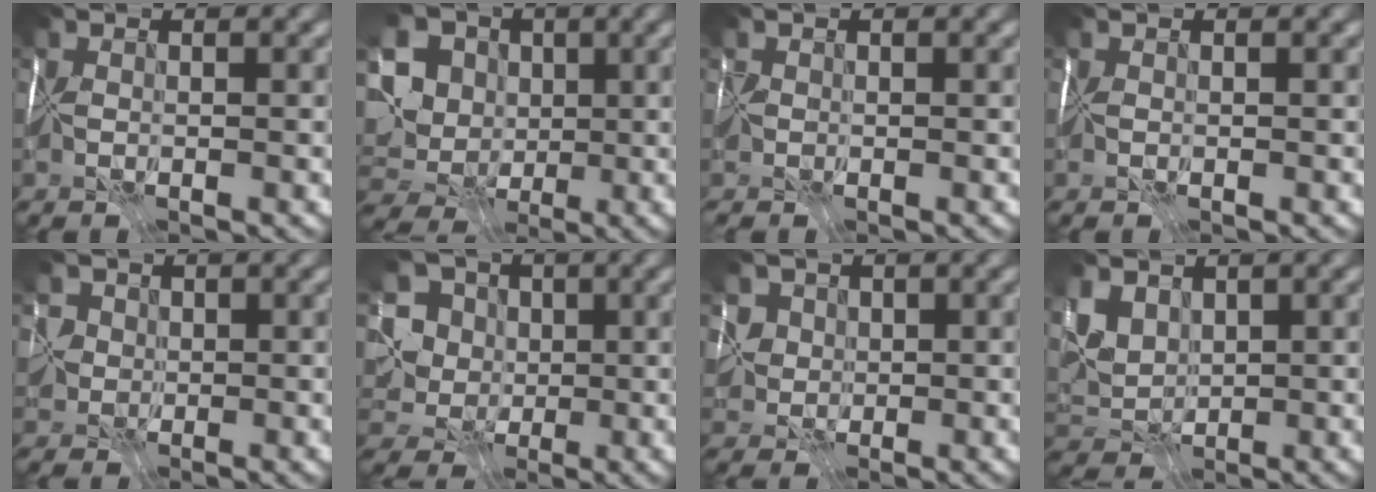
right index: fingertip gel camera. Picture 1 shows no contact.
{"total": 12.1, "force": [1.2, 10.2, 6.4], "torque": [-0.128, 0.002, 0.009]}
{"total": 0.7, "force": [-0.4, 0.5, 0.3], "torque": [-0.002, -0.001, -0.013]}
{"total": 0.0}
{"total": 2.2, "force": [0.2, 2.2, 0.6], "torque": [0.001, 0.008, -0.003]}
{"total": 6.8, "force": [1.2, 5.9, 3.2], "torque": [-0.061, 0.008, 0.006]}
{"total": 3.3, "force": [1.0, 2.9, 1.0], "torque": [-0.007, 0.014, 0.009]}
{"total": 3.5, "force": [1.9, 2.3, 1.7], "torque": [-0.039, 0.002, 0.042]}